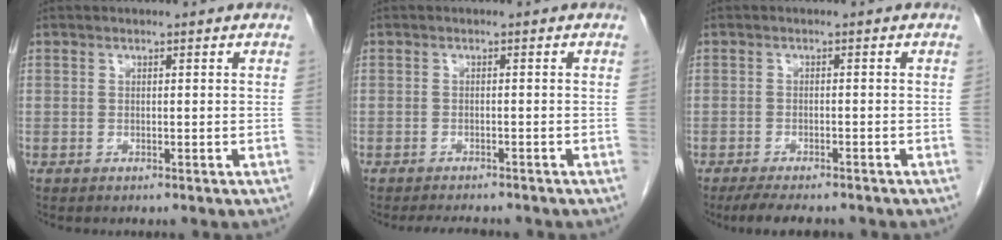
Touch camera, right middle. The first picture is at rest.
{"total": 4.6, "force": [-4.1, 1.0, 1.6], "torque": [-0.024, -0.008, -0.057]}
{"total": 7.1, "force": [-6.0, 1.7, 3.4], "torque": [-0.052, -0.012, -0.089]}